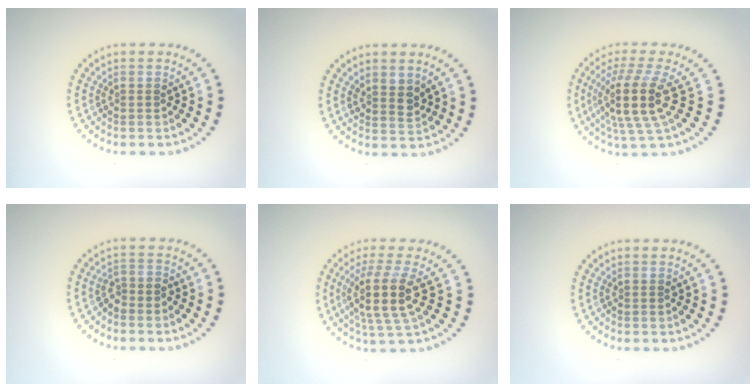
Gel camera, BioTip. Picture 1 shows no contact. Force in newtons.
{"total": 1.8, "press": 1.6, "slide": 1.0}
{"total": 5.0, "press": 3.9, "slide": 3.2}
{"total": 1.6, "press": 1.2, "slide": 1.0}
{"total": 4.5, "press": 3.7, "slide": 2.6}
{"total": 0.0}